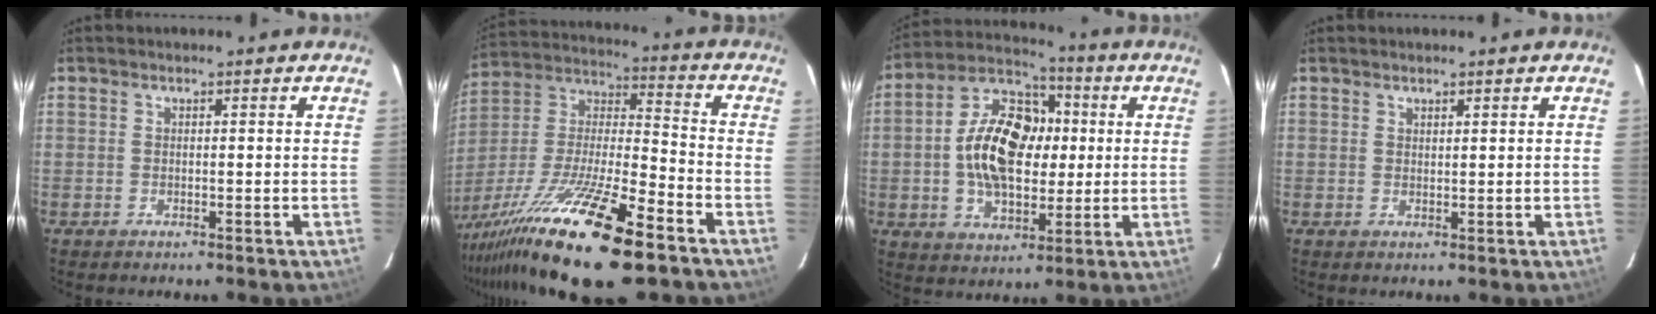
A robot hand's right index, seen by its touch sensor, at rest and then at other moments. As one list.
[{"total": 26.1, "force": [-17.6, 4.1, 18.9], "torque": [-0.353, -0.042, -0.309]}, {"total": 16.7, "force": [0.5, 10.5, 12.9], "torque": [-0.246, 0.028, 0.009]}, {"total": 1.0, "force": [1.0, 0.2, 0.3], "torque": [-0.006, -0.001, 0.017]}]